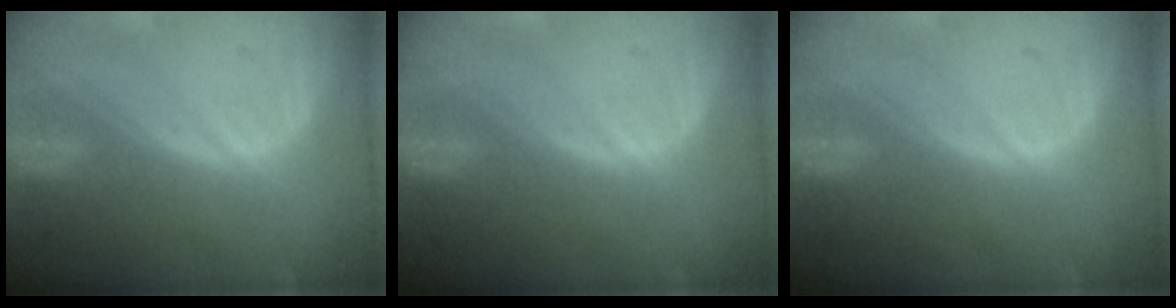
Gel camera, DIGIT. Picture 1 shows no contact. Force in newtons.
{"total": 0.0}
{"total": 0.0}